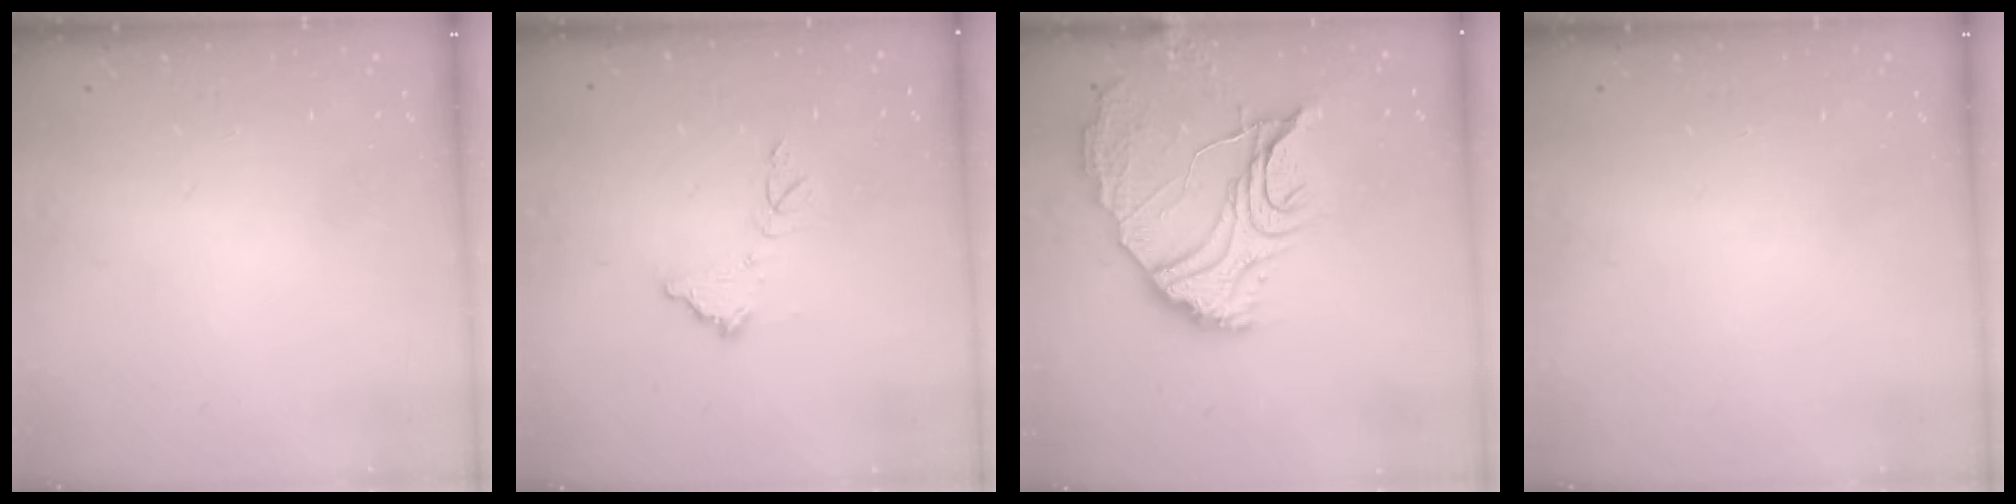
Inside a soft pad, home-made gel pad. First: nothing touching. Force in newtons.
{"total": 9.4, "press": 9.4, "slide": 0.4}
{"total": 17.9, "press": 17.9, "slide": 0.6}
{"total": 0.0}